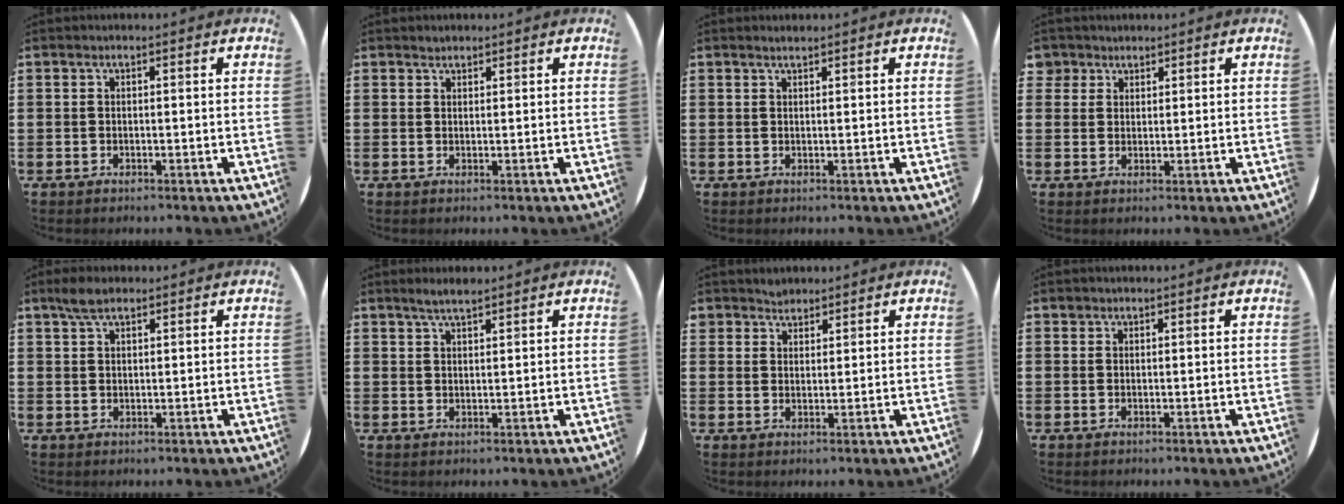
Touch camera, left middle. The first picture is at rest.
{"total": 1.0, "force": [0.9, 0.3, 0.0], "torque": [0.000, 0.001, 0.018]}
{"total": 0.8, "force": [0.8, -0.1, 0.2], "torque": [-0.006, -0.001, 0.016]}
{"total": 2.5, "force": [2.0, 1.6, -0.1], "torque": [-0.007, 0.006, 0.040]}
{"total": 3.3, "force": [2.5, 1.3, 1.7], "torque": [-0.030, 0.004, 0.044]}
{"total": 2.4, "force": [2.1, 0.3, 1.2], "torque": [-0.025, 0.004, 0.038]}
{"total": 2.1, "force": [1.9, 0.8, -0.3], "torque": [0.002, 0.004, 0.039]}
{"total": 0.5, "force": [0.5, 0.2, -0.1], "torque": [0.001, 0.004, 0.009]}